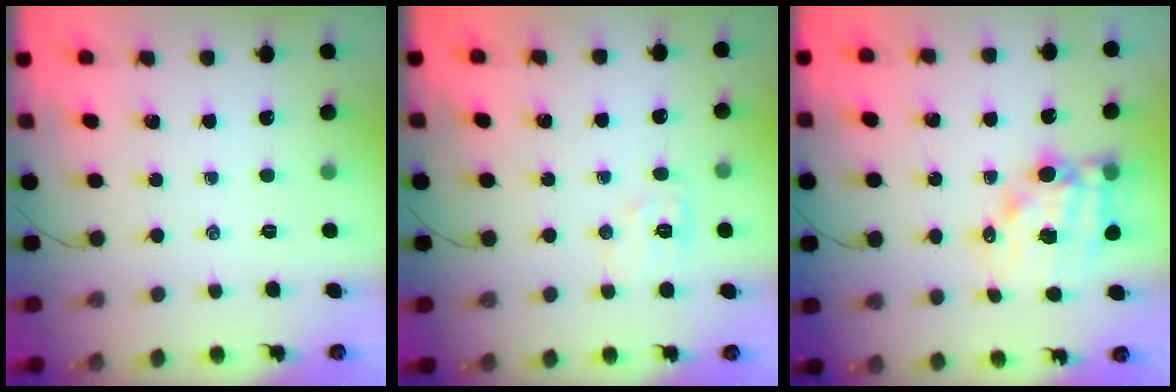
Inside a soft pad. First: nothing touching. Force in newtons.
{"total": 7.4, "press": 7.3, "slide": 1.5}
{"total": 12.3, "press": 11.8, "slide": 3.4}